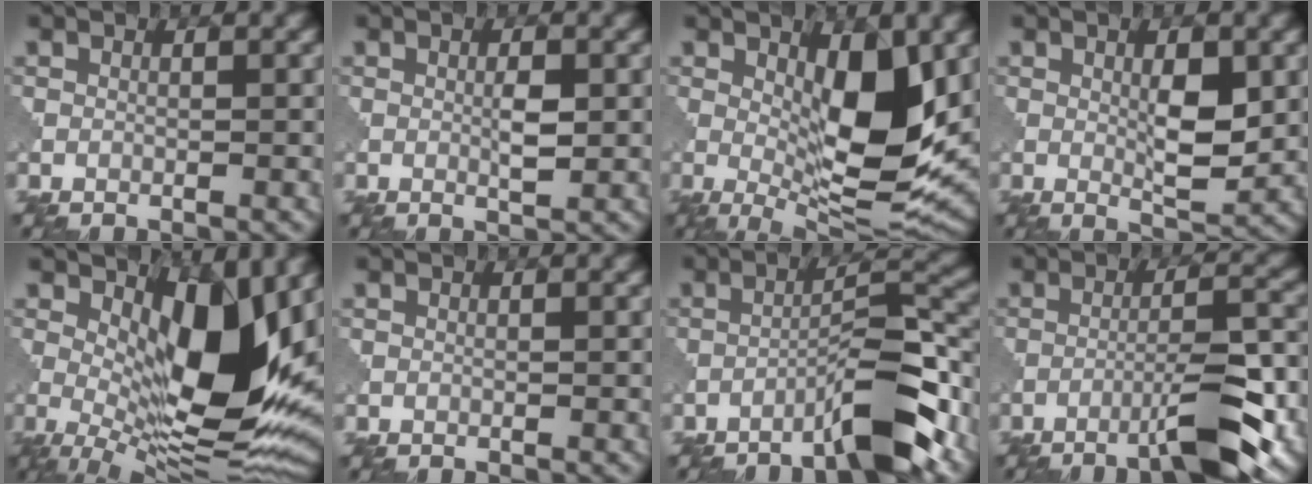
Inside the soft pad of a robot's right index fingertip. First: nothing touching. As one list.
[{"total": 1.6, "force": [0.6, 0.2, 1.5], "torque": [-0.030, -0.001, 0.013]}, {"total": 9.2, "force": [1.3, 3.1, 8.6], "torque": [-0.136, -0.012, 0.031]}, {"total": 3.6, "force": [0.9, 0.9, 3.4], "torque": [-0.057, -0.007, 0.022]}, {"total": 12.5, "force": [2.6, 4.8, 11.2], "torque": [-0.174, -0.015, 0.051]}, {"total": 0.0}, {"total": 6.6, "force": [-4.5, 0.8, 4.7], "torque": [-0.068, 0.018, -0.076]}, {"total": 6.4, "force": [-3.9, 0.8, 4.9], "torque": [-0.071, 0.014, -0.064]}]